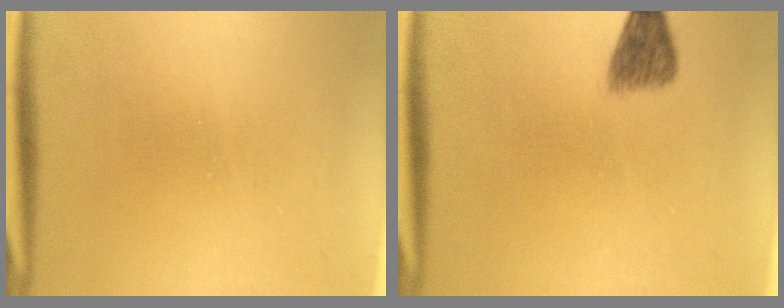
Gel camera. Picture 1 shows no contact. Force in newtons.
{"total": 2.7}